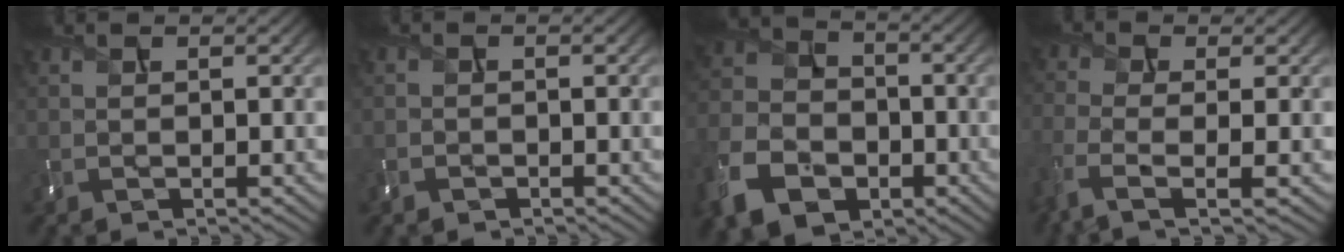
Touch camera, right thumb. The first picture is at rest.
{"total": 1.5, "force": [-1.2, 0.9, 0.3], "torque": [-0.008, -0.004, -0.027]}
{"total": 12.5, "force": [-6.3, 8.8, 6.2], "torque": [-0.165, -0.044, -0.132]}
{"total": 6.3, "force": [-3.1, 2.4, 4.9], "torque": [-0.125, -0.019, -0.069]}